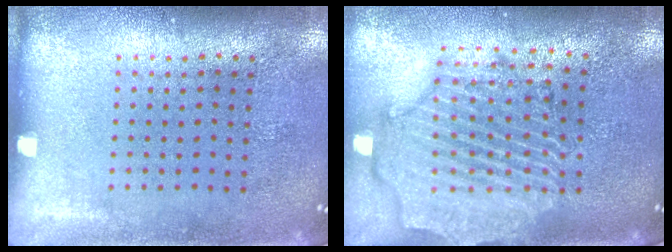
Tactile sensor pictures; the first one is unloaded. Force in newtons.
{"total": 2.6, "press": 2.4, "slide": 1.1}